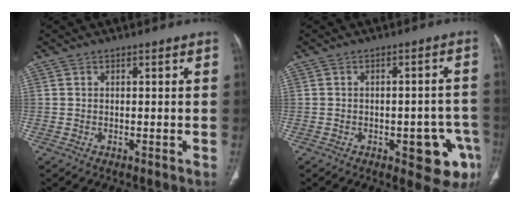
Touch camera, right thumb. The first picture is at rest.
{"total": 10.4, "force": [-4.3, 4.5, 8.3], "torque": [-0.073, 0.023, -0.043]}